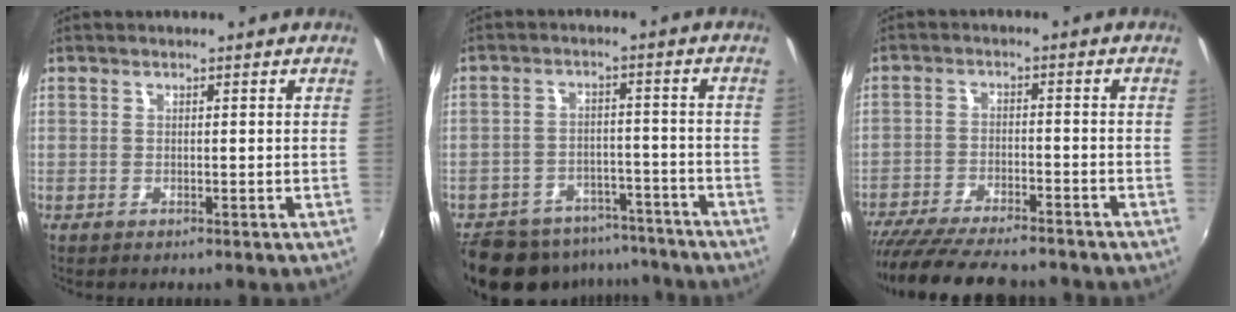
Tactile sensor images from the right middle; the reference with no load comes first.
{"total": 19.0, "force": [-15.6, 8.3, 7.0], "torque": [-0.163, 0.008, -0.211]}
{"total": 16.9, "force": [-14.6, 3.5, 7.6], "torque": [-0.157, -0.033, -0.232]}